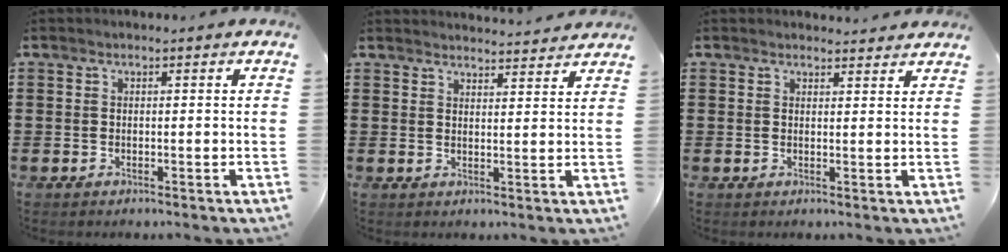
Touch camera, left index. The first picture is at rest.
{"total": 2.8, "force": [2.8, -0.2, 0.0], "torque": [-0.009, -0.014, 0.051]}
{"total": 1.7, "force": [1.7, 0.2, 0.1], "torque": [-0.006, 0.001, 0.034]}